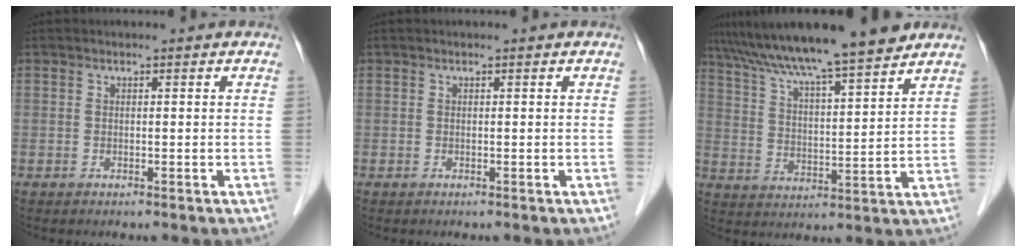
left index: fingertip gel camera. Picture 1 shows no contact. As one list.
[{"total": 0.0}, {"total": 15.9, "force": [13.5, 0.5, 8.4], "torque": [-0.138, 0.017, 0.217]}]